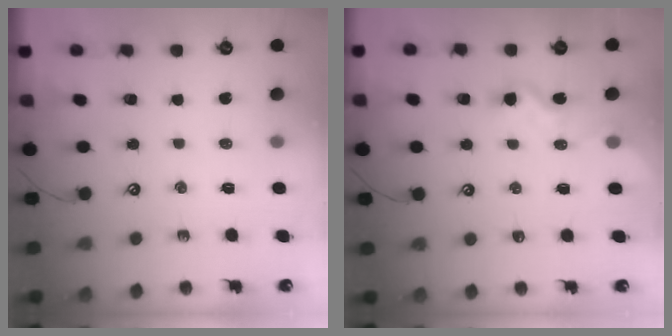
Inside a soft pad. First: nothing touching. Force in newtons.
{"total": 3.2, "press": 3.2, "slide": 0.4}